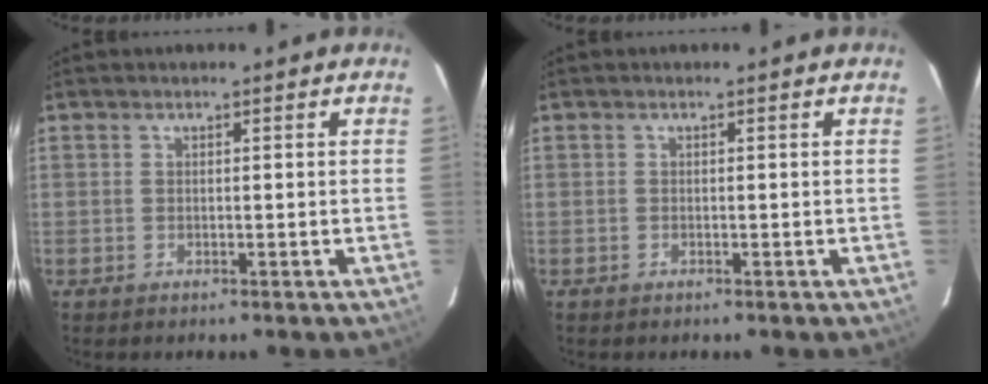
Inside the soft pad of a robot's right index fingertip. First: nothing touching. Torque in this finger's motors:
{"motor_torque": [0.07, -0.06, 0.01, 0.00]}